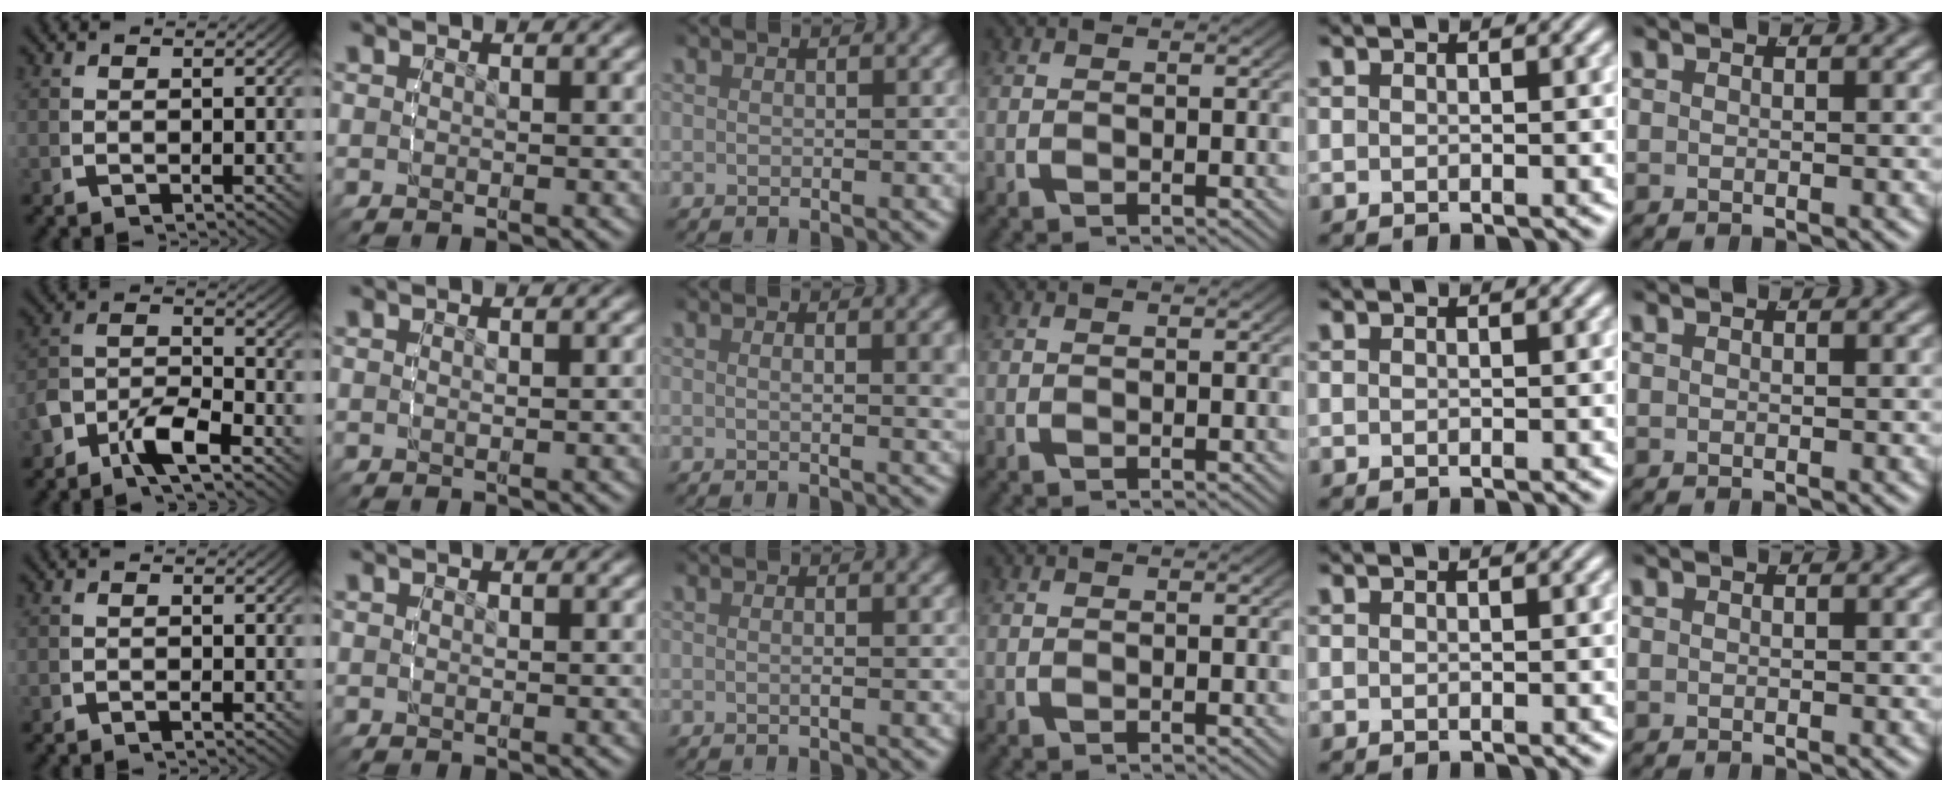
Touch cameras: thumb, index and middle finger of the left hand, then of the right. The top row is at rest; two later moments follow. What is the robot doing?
{"motion": "lift_and_place", "object": "stress ball aka squeeze ball"}